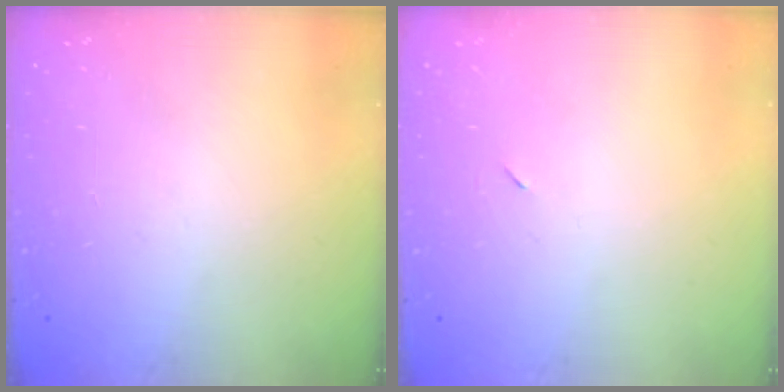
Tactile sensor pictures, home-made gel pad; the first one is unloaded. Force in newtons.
{"total": 2.3, "press": 2.0, "slide": 1.2}